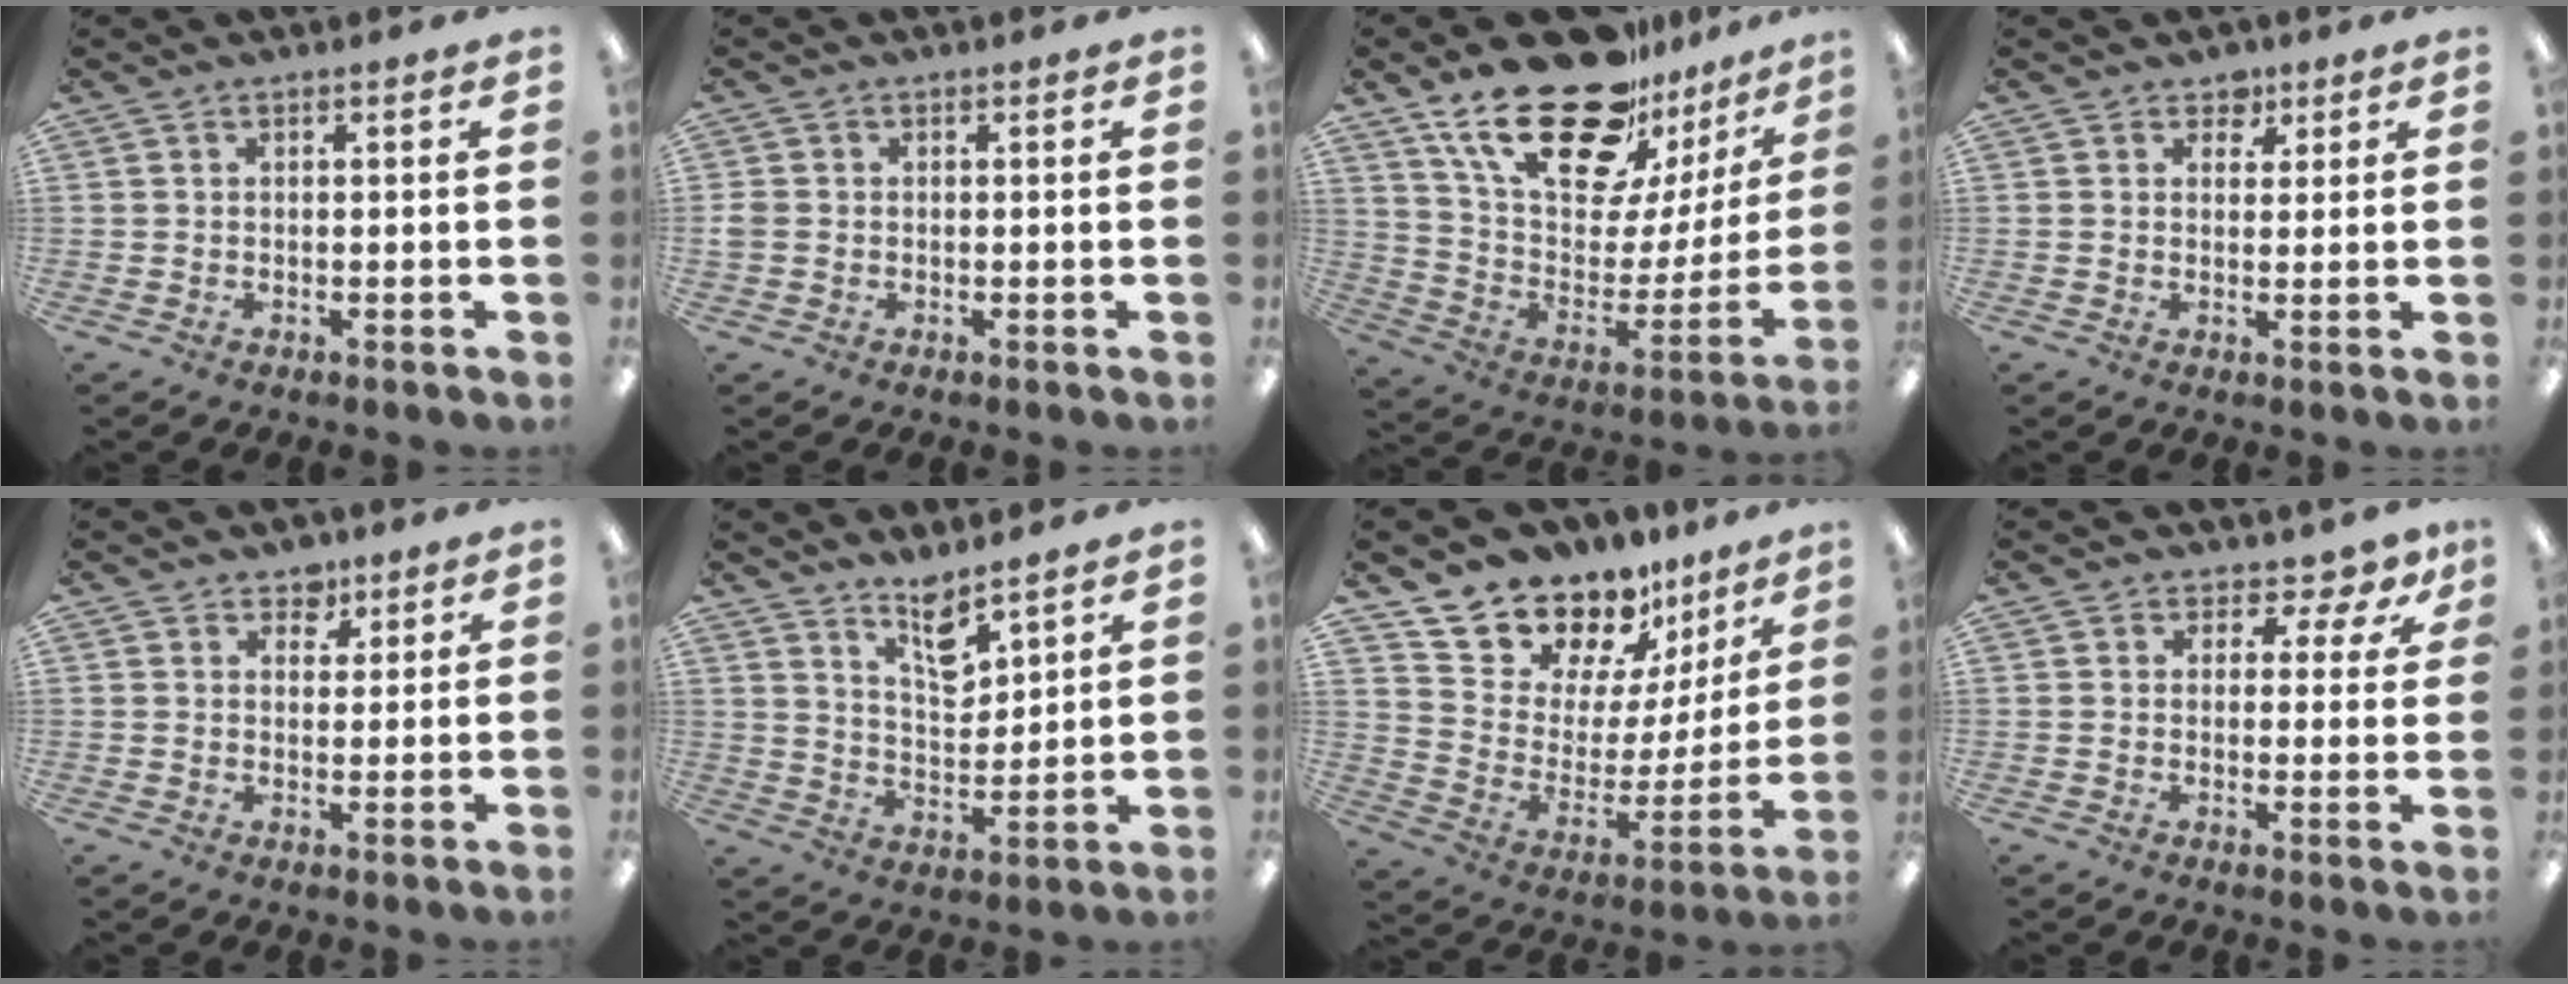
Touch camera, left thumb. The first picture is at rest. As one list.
[{"total": 1.8, "force": [-0.2, 1.6, 0.7], "torque": [-0.011, 0.005, -0.005]}, {"total": 26.8, "force": [18.8, 11.8, 15.1], "torque": [-0.251, -0.112, 0.330]}, {"total": 3.6, "force": [2.3, 2.6, 0.8], "torque": [-0.001, -0.008, 0.037]}, {"total": 4.3, "force": [2.9, 2.9, 0.9], "torque": [-0.006, -0.012, 0.050]}, {"total": 8.2, "force": [6.7, 2.8, 3.7], "torque": [-0.054, -0.048, 0.116]}, {"total": 16.3, "force": [14.4, 7.3, 2.2], "torque": [-0.064, -0.130, 0.265]}, {"total": 4.2, "force": [2.5, 2.9, 1.8], "torque": [-0.014, -0.018, 0.039]}]